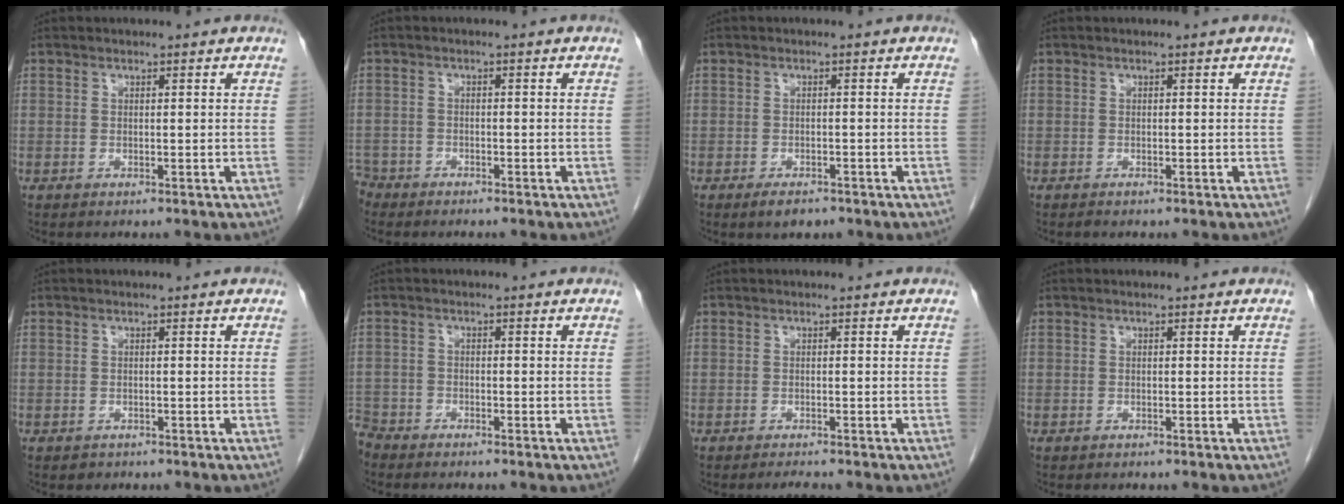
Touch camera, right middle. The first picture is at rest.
{"total": 3.5, "force": [-3.1, 1.6, -0.1], "torque": [-0.002, 0.000, -0.062]}
{"total": 2.5, "force": [-1.8, 1.0, 1.5], "torque": [-0.029, -0.003, -0.024]}
{"total": 0.0}
{"total": 0.8, "force": [-0.6, 0.5, 0.0], "torque": [-0.006, 0.001, -0.007]}
{"total": 3.8, "force": [-3.6, 1.3, 0.1], "torque": [-0.001, -0.006, -0.073]}
{"total": 1.3, "force": [-1.3, -0.1, 0.4], "torque": [-0.009, -0.003, -0.018]}
{"total": 0.0}